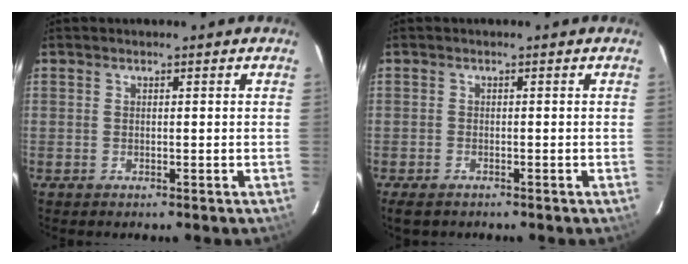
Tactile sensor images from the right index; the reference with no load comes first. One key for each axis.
{"total": 3.4, "fx": -2.5, "fy": 1.7, "fz": 1.6, "tx": -0.042, "ty": -0.011, "tz": -0.045}